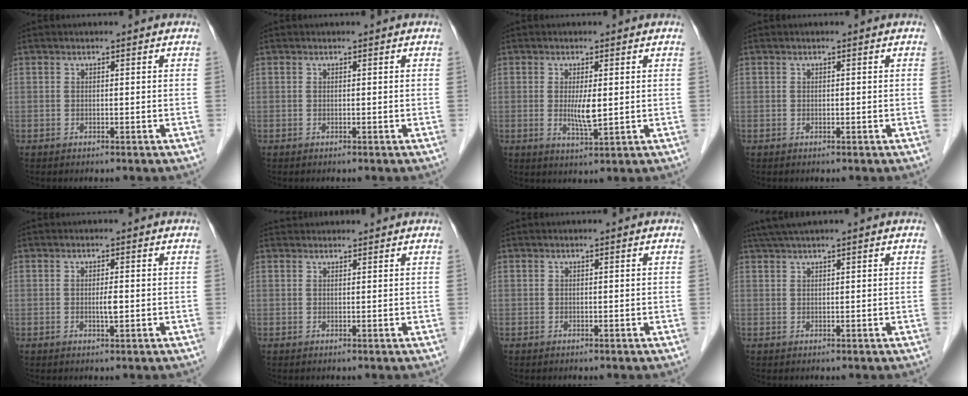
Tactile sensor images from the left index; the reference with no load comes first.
{"total": 0.0}
{"total": 3.8, "force": [0.2, 0.6, 3.7], "torque": [-0.071, -0.008, 0.005]}
{"total": 0.0}
{"total": 1.6, "force": [-0.2, 0.2, 1.6], "torque": [-0.030, -0.001, -0.002]}
{"total": 3.6, "force": [3.6, 0.4, 0.5], "torque": [-0.007, 0.034, 0.052]}
{"total": 0.0}
{"total": 3.4, "force": [2.8, -0.7, 1.9], "torque": [-0.034, 0.026, 0.056]}